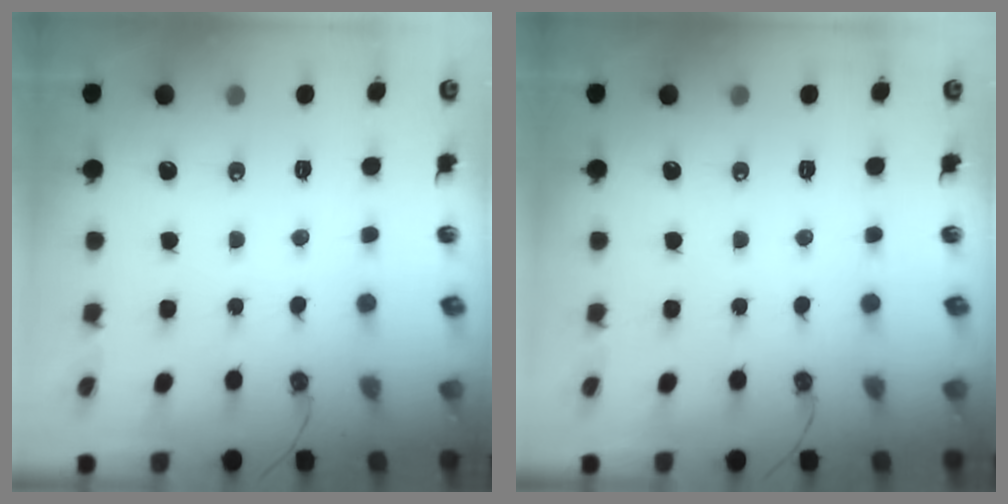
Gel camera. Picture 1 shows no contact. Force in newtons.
{"total": 0.0}